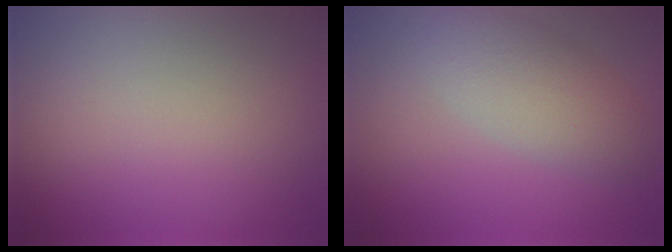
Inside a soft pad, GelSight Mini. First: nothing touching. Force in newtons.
{"total": 4.0, "press": 4.0, "slide": 0.0}